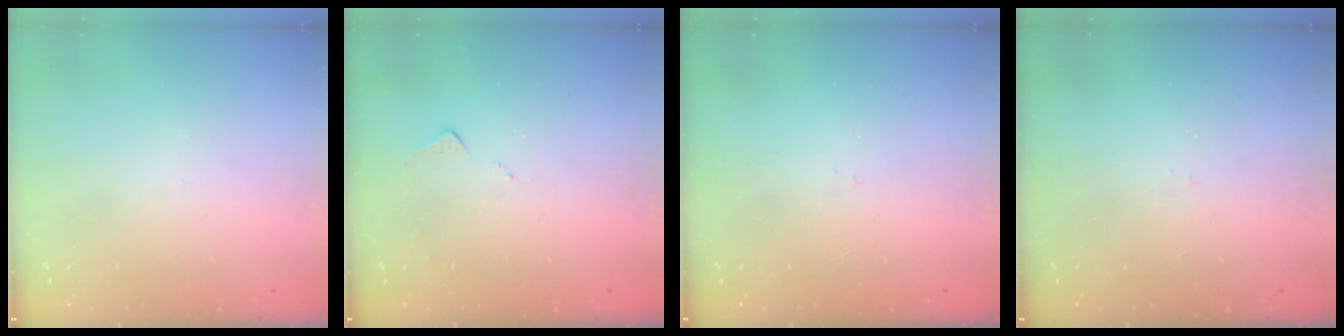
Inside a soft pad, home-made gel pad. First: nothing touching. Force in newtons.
{"total": 6.0, "press": 5.9, "slide": 0.7}
{"total": 5.6, "press": 5.6, "slide": 0.7}
{"total": 5.6, "press": 5.6, "slide": 0.7}